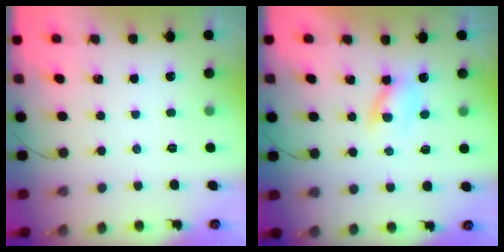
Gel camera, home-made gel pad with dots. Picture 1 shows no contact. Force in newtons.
{"total": 2.6, "press": 2.3, "slide": 1.2}